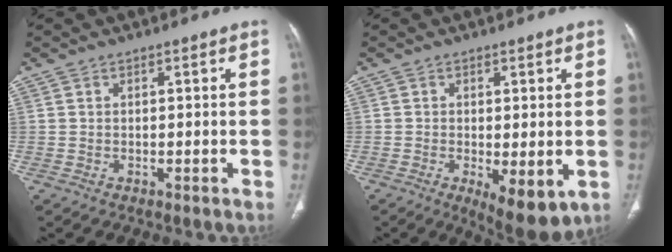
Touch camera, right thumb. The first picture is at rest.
{"total": 8.4, "force": [-2.2, 3.1, 7.5], "torque": [-0.109, -0.021, -0.026]}